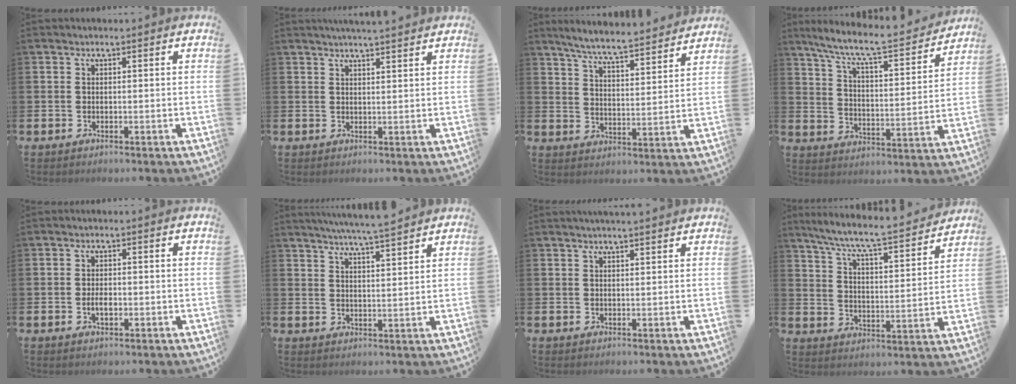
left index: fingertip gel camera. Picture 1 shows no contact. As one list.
[{"total": 2.9, "force": [2.8, -0.3, 0.6], "torque": [-0.010, -0.013, 0.050]}, {"total": 6.9, "force": [6.6, 0.0, 1.9], "torque": [-0.058, -0.048, 0.112]}, {"total": 8.9, "force": [7.9, 1.2, 3.8], "torque": [-0.102, -0.055, 0.131]}, {"total": 2.1, "force": [-0.4, 1.1, 1.7], "torque": [-0.023, -0.002, -0.009]}, {"total": 5.8, "force": [5.6, -0.7, 1.6], "torque": [-0.044, -0.028, 0.098]}, {"total": 1.6, "force": [1.5, -0.1, 0.5], "torque": [-0.004, -0.005, 0.026]}, {"total": 7.5, "force": [7.0, 0.2, 2.8], "torque": [-0.079, -0.058, 0.114]}]